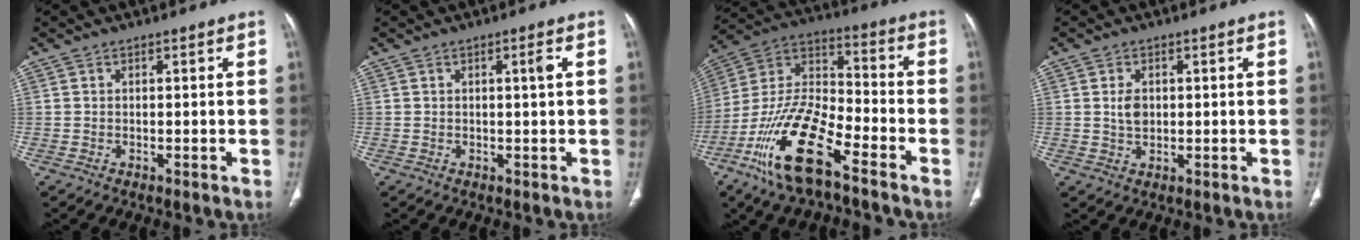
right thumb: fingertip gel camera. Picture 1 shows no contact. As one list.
[{"total": 1.8, "force": [0.2, 0.2, 1.8], "torque": [-0.033, 0.001, 0.004]}, {"total": 18.4, "force": [-10.6, 6.4, 13.6], "torque": [-0.265, 0.057, -0.204]}, {"total": 3.1, "force": [0.5, 2.1, 2.2], "torque": [-0.034, -0.003, 0.012]}]